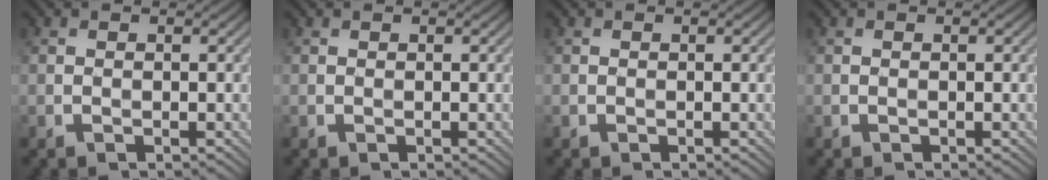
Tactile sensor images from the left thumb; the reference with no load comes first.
{"total": 0.0}
{"total": 0.0}
{"total": 0.0}